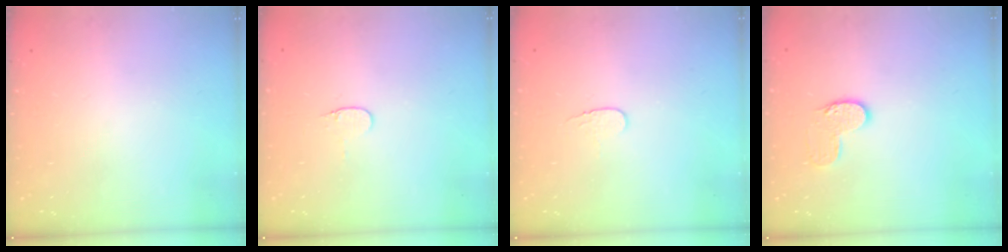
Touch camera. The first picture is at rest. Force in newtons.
{"total": 3.4, "press": 3.3, "slide": 0.4}
{"total": 3.8, "press": 3.8, "slide": 0.4}
{"total": 7.4, "press": 7.4, "slide": 0.2}